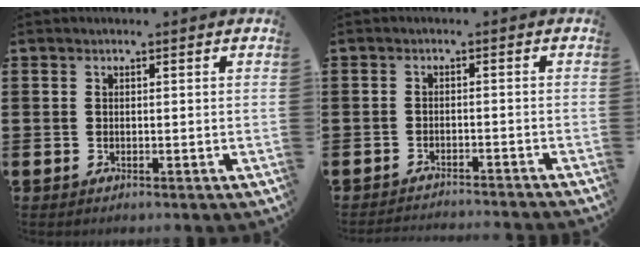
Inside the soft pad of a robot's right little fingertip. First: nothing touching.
{"total": 1.7, "force": [-1.6, -0.3, 0.0], "torque": [-0.001, 0.004, -0.034]}